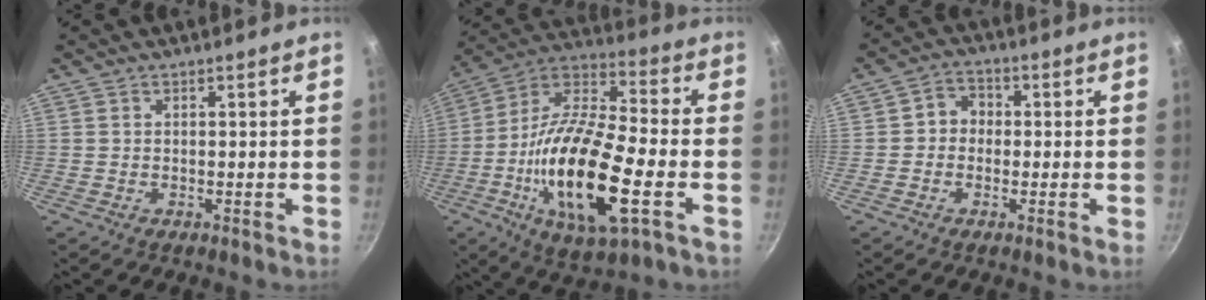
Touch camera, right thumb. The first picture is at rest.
{"total": 23.1, "force": [-5.7, 7.9, 21.0], "torque": [-0.399, 0.019, -0.120]}
{"total": 4.2, "force": [-0.2, 3.8, 1.9], "torque": [-0.006, 0.011, -0.016]}